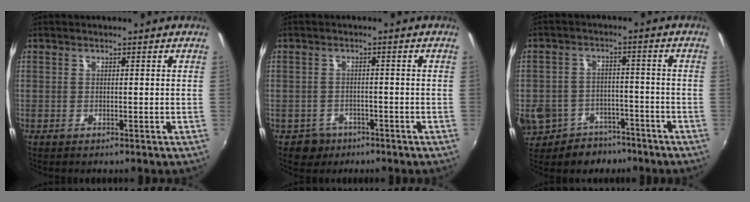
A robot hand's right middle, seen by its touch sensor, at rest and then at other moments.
{"total": 3.9, "force": [-2.3, 3.2, 0.4], "torque": [-0.022, 0.004, -0.033]}
{"total": 16.8, "force": [-9.2, 12.4, 6.7], "torque": [-0.188, 0.007, -0.123]}